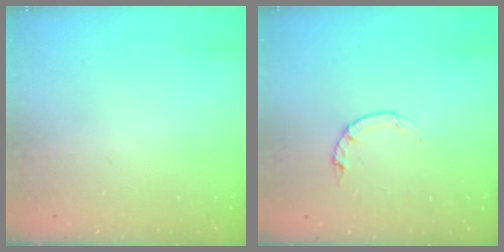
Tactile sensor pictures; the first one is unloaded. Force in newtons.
{"total": 2.2, "press": 2.1, "slide": 0.4}